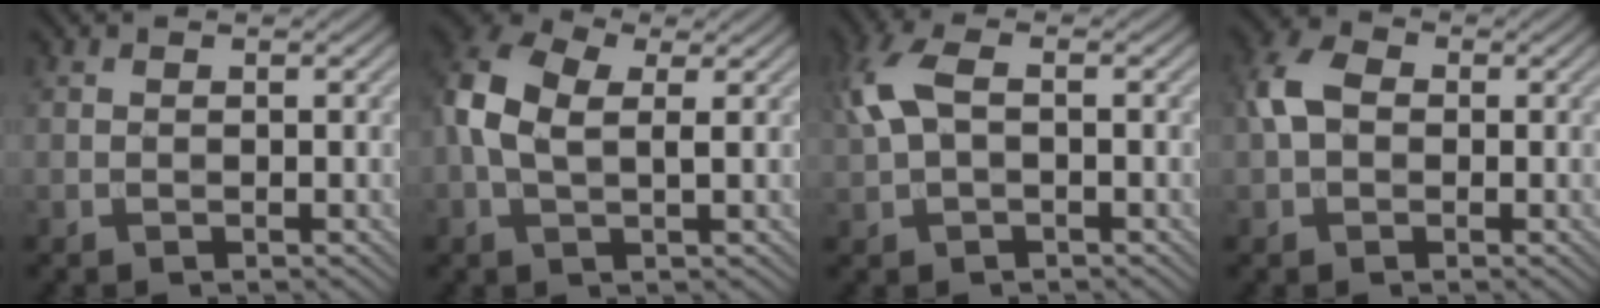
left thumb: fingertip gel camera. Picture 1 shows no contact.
{"total": 7.7, "force": [1.1, 4.6, 6.2], "torque": [-0.155, 0.005, 0.012]}
{"total": 5.7, "force": [0.9, 2.9, 4.8], "torque": [-0.130, 0.014, 0.014]}
{"total": 4.5, "force": [0.1, 3.4, 3.0], "torque": [-0.069, 0.010, -0.008]}